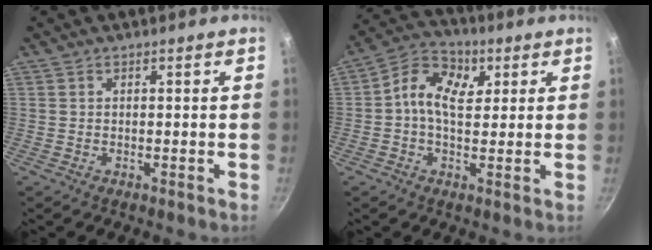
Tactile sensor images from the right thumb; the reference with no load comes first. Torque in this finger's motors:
{"motor_torque": [0.03, 0.04, 0.05, -0.05, 0.06]}